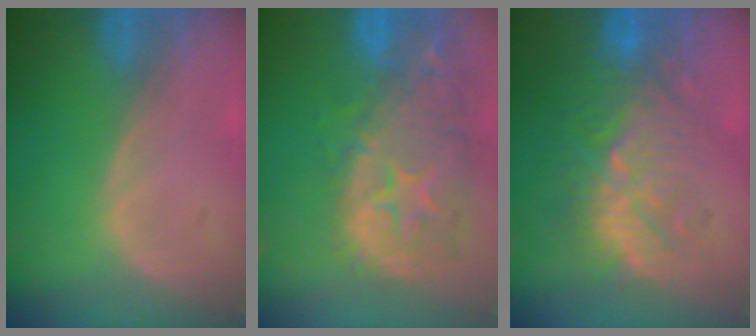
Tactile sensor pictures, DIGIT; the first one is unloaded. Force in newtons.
{"total": 14.1, "press": 11.4, "slide": 8.4}
{"total": 9.1, "press": 9.0, "slide": 1.6}